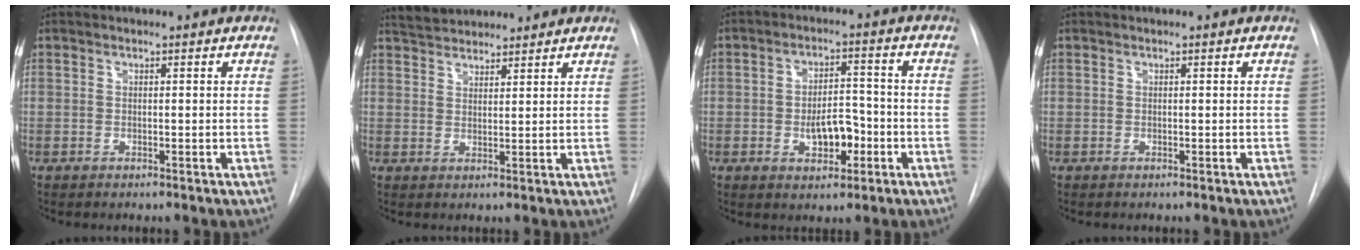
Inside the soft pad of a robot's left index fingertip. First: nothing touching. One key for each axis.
{"total": 5.8, "fx": 5.5, "fy": 1.5, "fz": 1.2, "tx": -0.021, "ty": 0.028, "tz": 0.092}
{"total": 6.2, "fx": -2.5, "fy": 3.1, "fz": 4.8, "tx": -0.074, "ty": 0.004, "tz": -0.034}
{"total": 0.0}